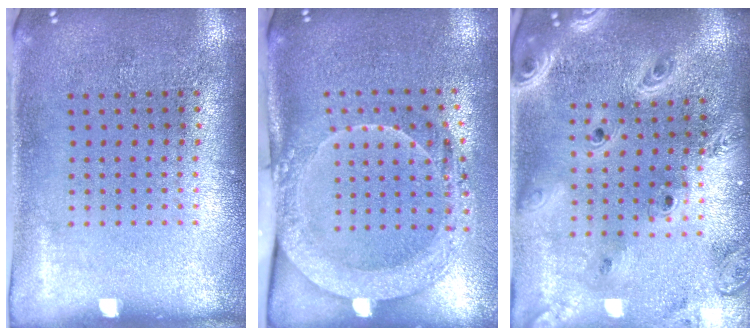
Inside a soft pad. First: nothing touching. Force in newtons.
{"total": 2.0, "press": 2.0, "slide": 0.3}
{"total": 3.3, "press": 2.7, "slide": 1.8}